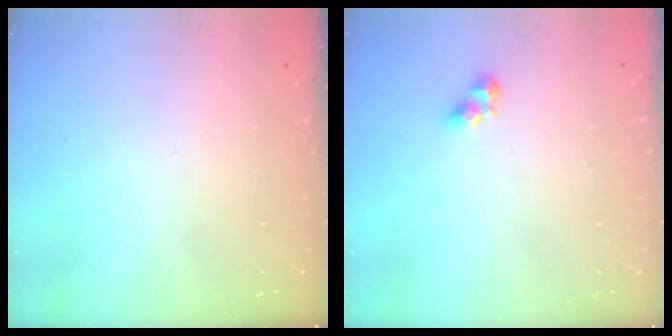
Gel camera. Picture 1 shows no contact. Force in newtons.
{"total": 5.0, "press": 5.0, "slide": 0.5}